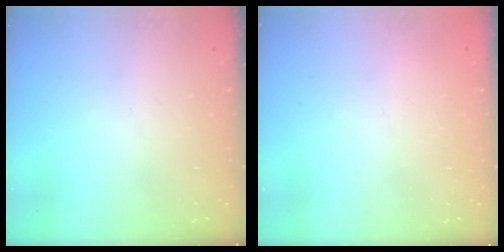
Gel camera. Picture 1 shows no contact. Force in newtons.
{"total": 2.3, "press": 2.3, "slide": 0.1}